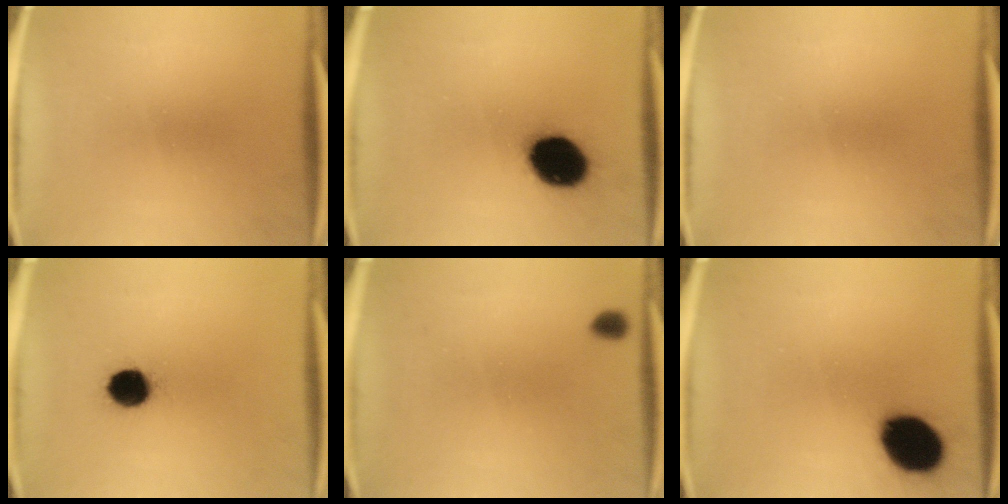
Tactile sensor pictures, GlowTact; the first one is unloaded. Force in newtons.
{"total": 15.4}
{"total": 0.0}
{"total": 8.5}
{"total": 1.3}
{"total": 14.8}